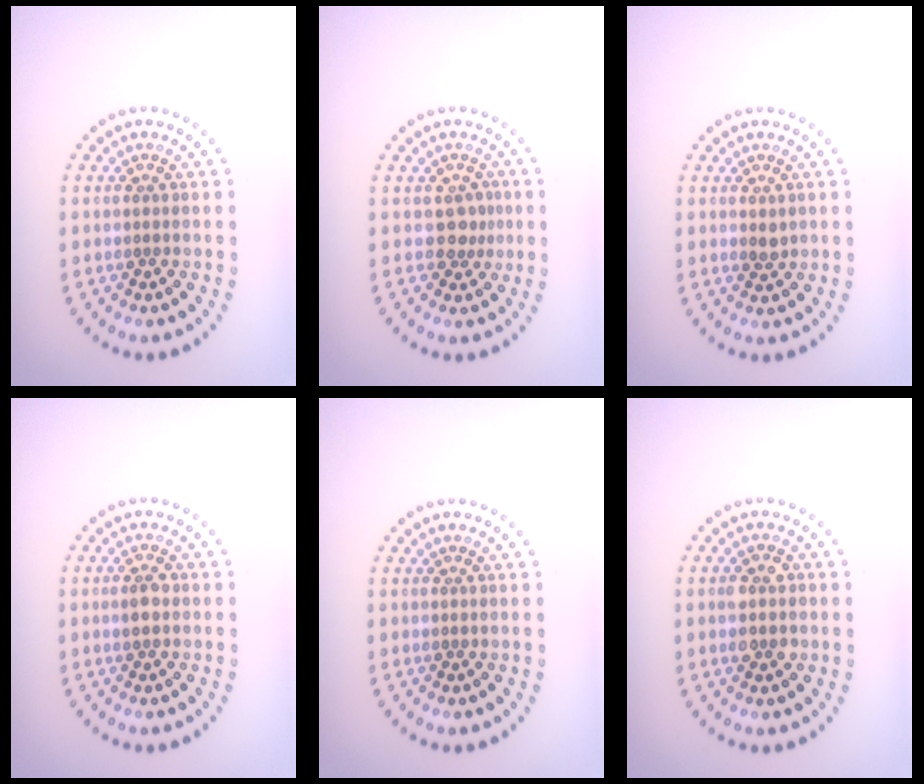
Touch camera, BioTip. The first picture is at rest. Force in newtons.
{"total": 1.8, "press": 1.5, "slide": 1.1}
{"total": 0.8, "press": 0.8, "slide": 0.2}
{"total": 1.6, "press": 1.6, "slide": 0.3}
{"total": 0.0}
{"total": 2.2, "press": 2.2, "slide": 0.3}